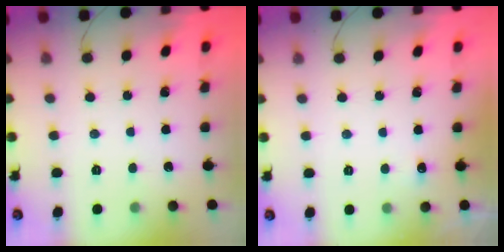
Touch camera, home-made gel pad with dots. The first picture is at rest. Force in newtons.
{"total": 12.1, "press": 3.1, "slide": 11.7}